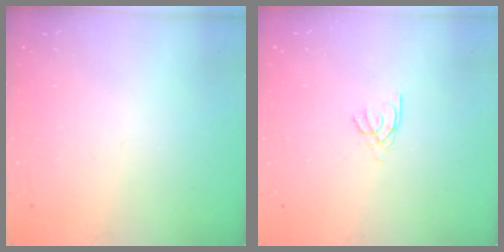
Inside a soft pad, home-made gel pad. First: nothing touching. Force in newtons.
{"total": 2.2, "press": 2.1, "slide": 0.4}